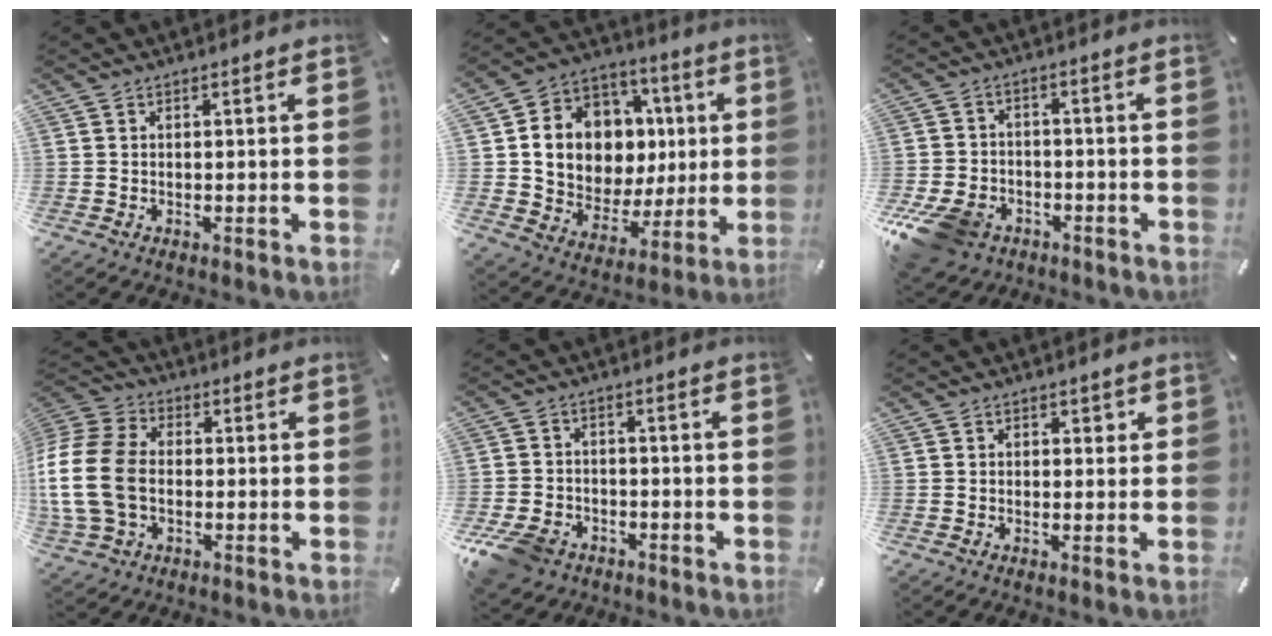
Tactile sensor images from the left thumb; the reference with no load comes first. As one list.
[{"total": 12.6, "force": [1.5, 11.4, 5.2], "torque": [-0.090, -0.022, 0.040]}, {"total": 11.5, "force": [-6.5, 7.8, 5.5], "torque": [-0.120, 0.037, -0.117]}, {"total": 17.0, "force": [-2.1, 12.9, 10.9], "torque": [-0.243, 0.028, -0.036]}, {"total": 8.2, "force": [-5.1, 5.5, 3.5], "torque": [-0.081, 0.025, -0.096]}, {"total": 1.3, "force": [0.3, 1.2, 0.4], "torque": [0.007, 0.000, -0.001]}]